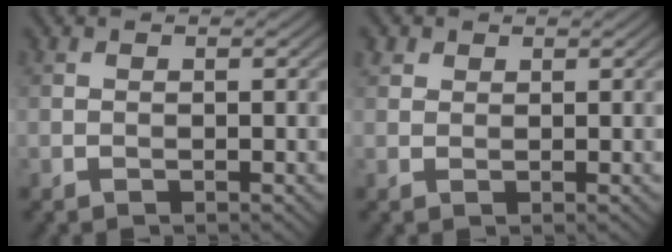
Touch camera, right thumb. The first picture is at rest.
{"total": 1.3, "force": [0.9, 0.9, 0.3], "torque": [-0.009, 0.006, 0.020]}